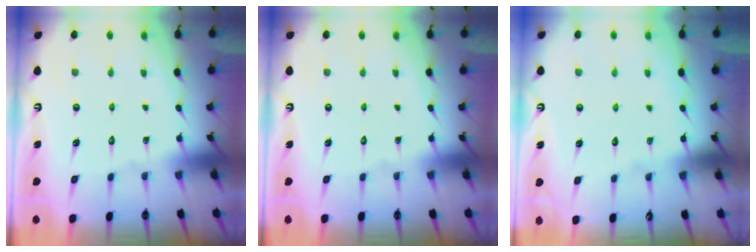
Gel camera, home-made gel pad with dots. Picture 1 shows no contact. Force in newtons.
{"total": 0.0}
{"total": 3.9, "press": 3.8, "slide": 0.4}